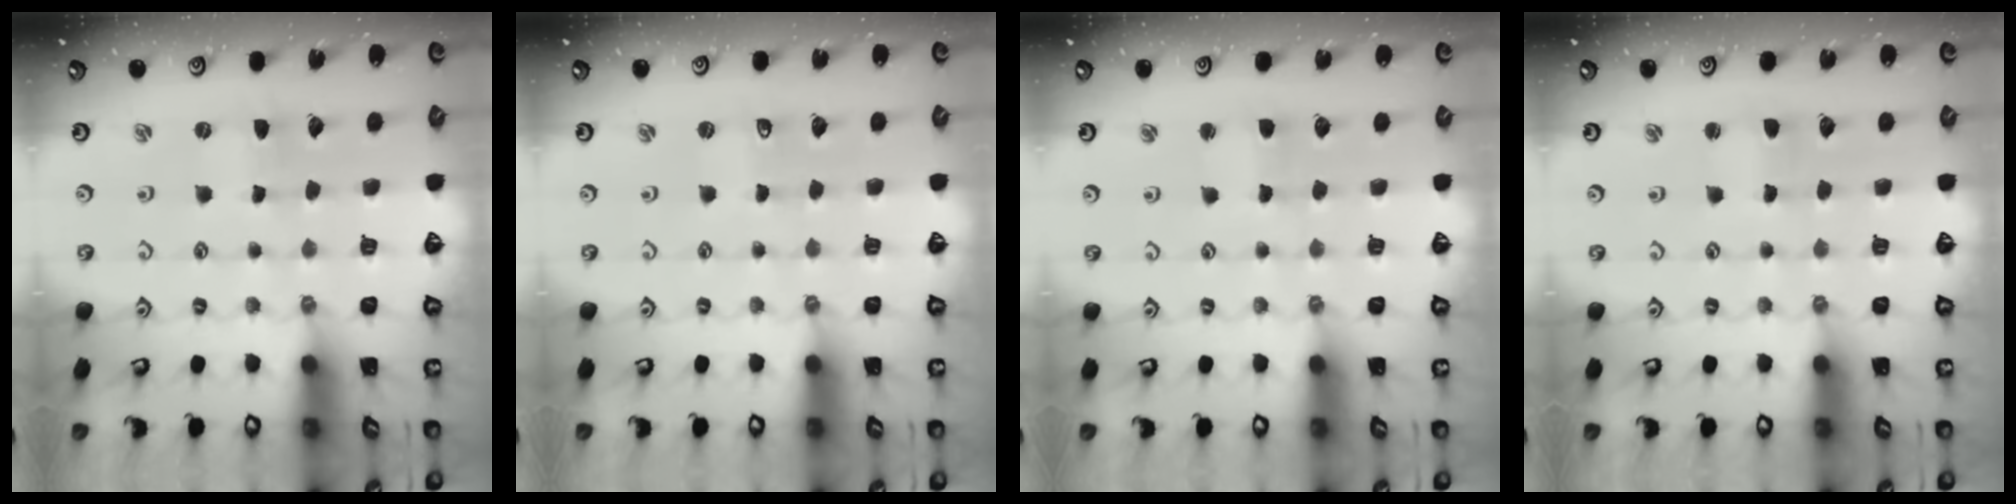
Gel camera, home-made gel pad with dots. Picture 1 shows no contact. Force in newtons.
{"total": 0.0}
{"total": 2.8, "press": 2.8, "slide": 0.2}
{"total": 1.5, "press": 1.5, "slide": 0.0}